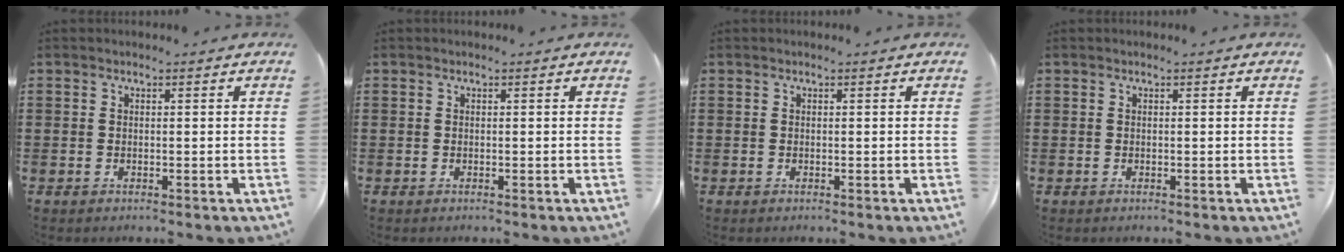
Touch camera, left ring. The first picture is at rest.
{"total": 0.0}
{"total": 0.0}
{"total": 0.0}